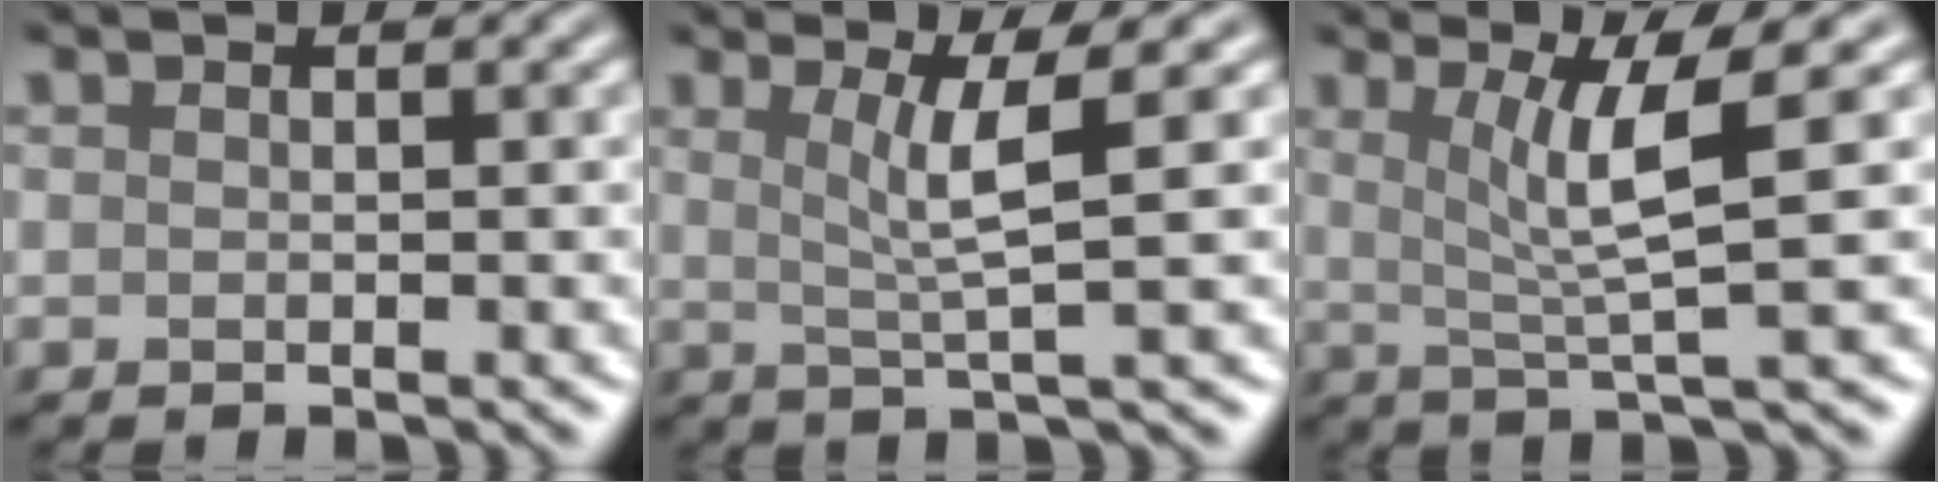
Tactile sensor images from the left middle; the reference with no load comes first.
{"total": 3.8, "force": [1.0, 0.5, 3.7], "torque": [-0.068, -0.003, 0.024]}
{"total": 5.0, "force": [1.3, 0.7, 4.8], "torque": [-0.088, -0.001, 0.029]}